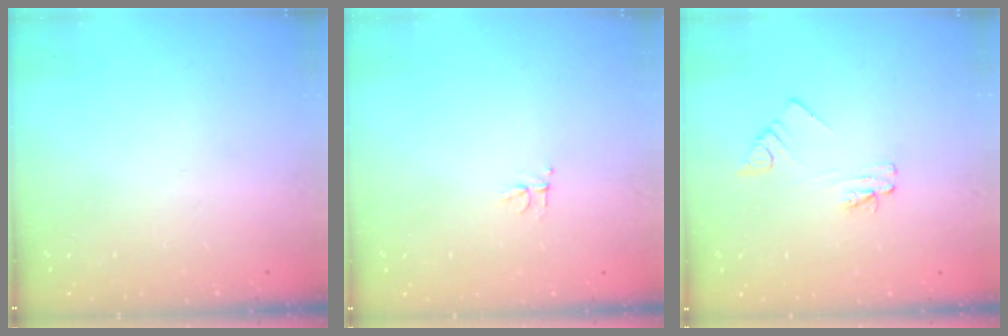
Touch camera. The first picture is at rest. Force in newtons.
{"total": 2.8, "press": 2.8, "slide": 0.2}
{"total": 2.2, "press": 2.2, "slide": 0.3}